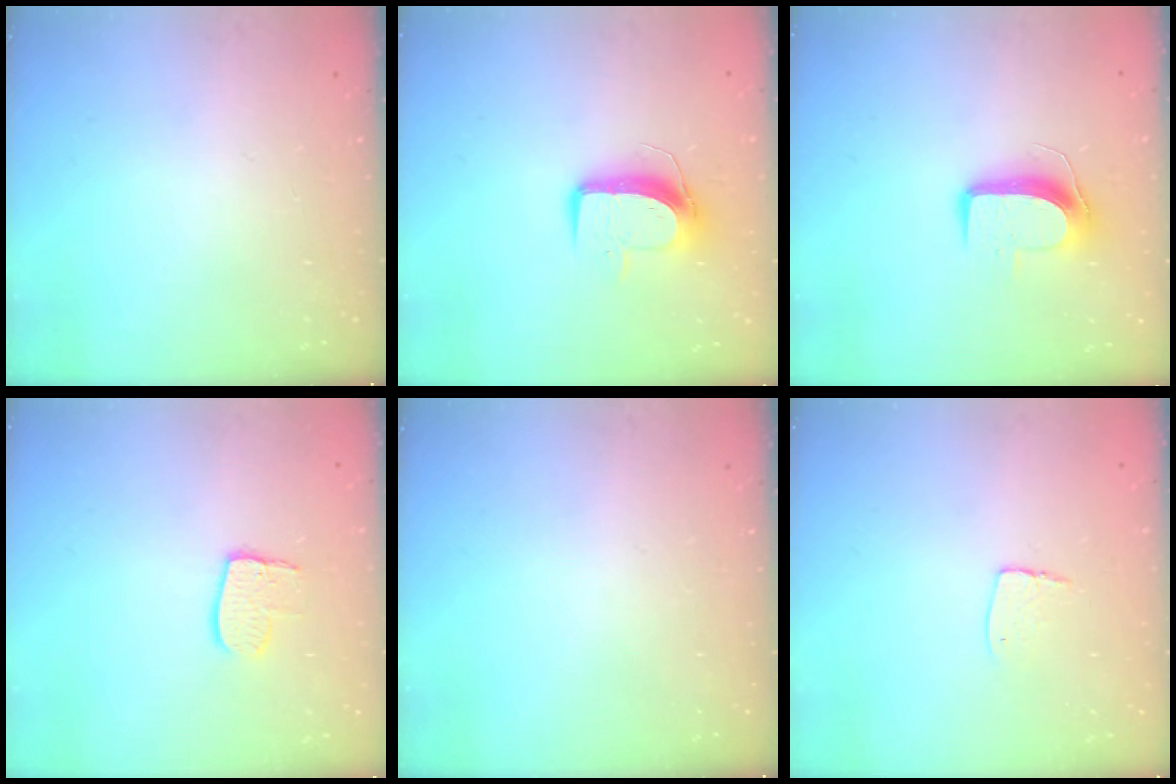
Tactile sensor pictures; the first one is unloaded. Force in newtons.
{"total": 8.9, "press": 8.9, "slide": 0.7}
{"total": 9.4, "press": 9.4, "slide": 0.3}
{"total": 8.3, "press": 8.3, "slide": 0.7}
{"total": 0.0}
{"total": 5.6, "press": 5.6, "slide": 0.4}